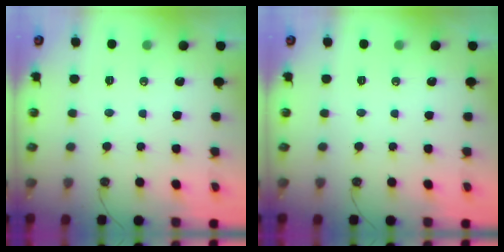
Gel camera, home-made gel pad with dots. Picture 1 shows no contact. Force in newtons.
{"total": 0.0}